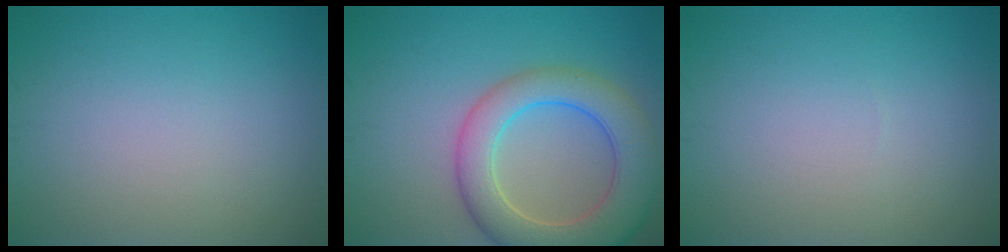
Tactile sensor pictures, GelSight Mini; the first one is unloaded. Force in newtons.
{"total": 7.8, "press": 7.8, "slide": 0.5}
{"total": 0.0}